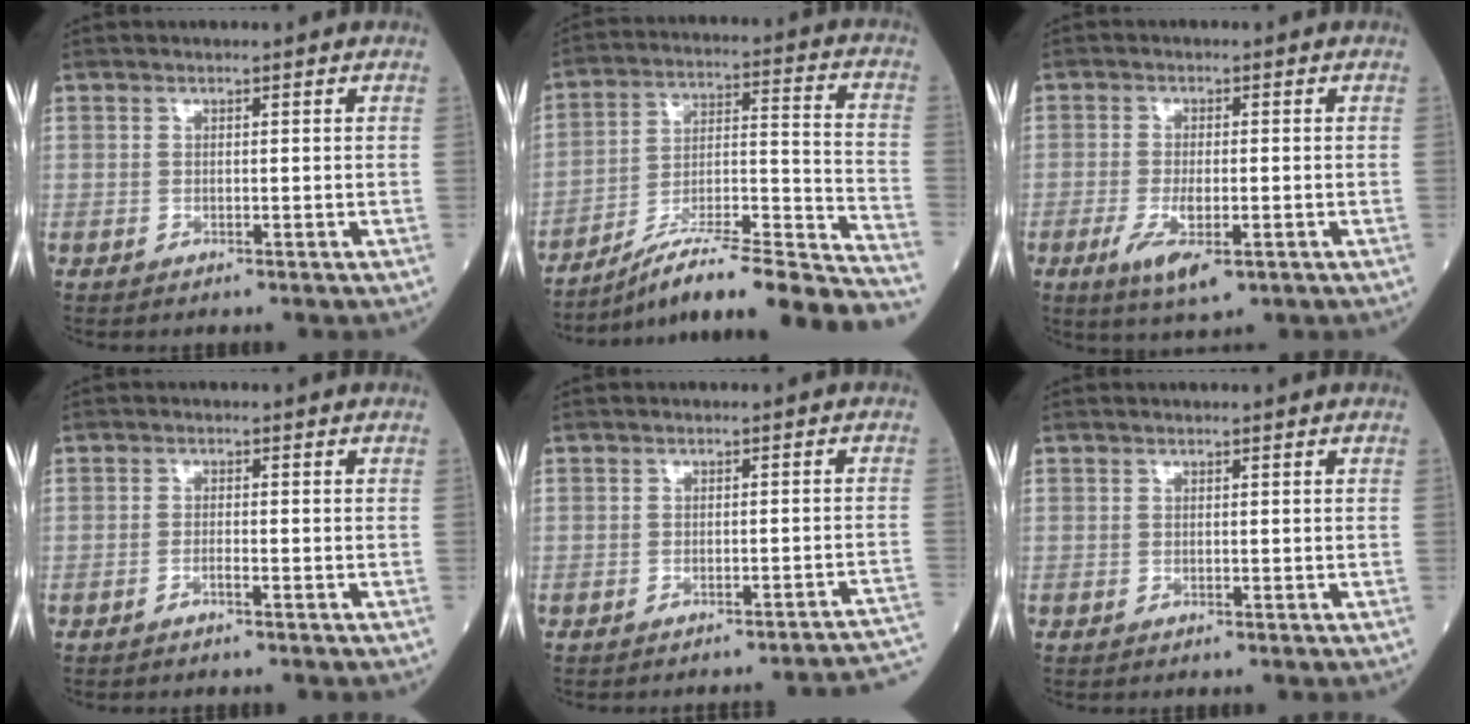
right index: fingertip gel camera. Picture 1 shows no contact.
{"total": 24.1, "force": [-21.2, 0.1, 11.4], "torque": [-0.129, 0.009, -0.327]}
{"total": 5.8, "force": [-2.5, 1.5, 5.0], "torque": [-0.099, -0.013, -0.036]}
{"total": 1.0, "force": [-0.8, 0.0, 0.7], "torque": [-0.013, 0.003, -0.016]}
{"total": 9.9, "force": [-9.7, -0.8, 1.7], "torque": [0.007, 0.006, -0.107]}
{"total": 0.0}